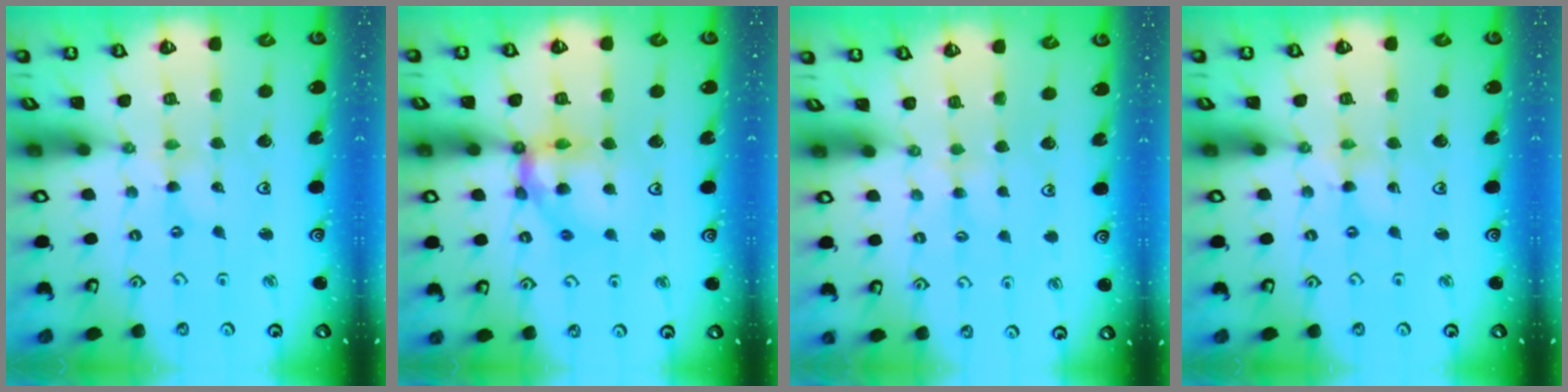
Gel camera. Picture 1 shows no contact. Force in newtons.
{"total": 12.5, "press": 12.4, "slide": 1.9}
{"total": 1.9, "press": 1.8, "slide": 0.3}
{"total": 1.3, "press": 1.3, "slide": 0.3}